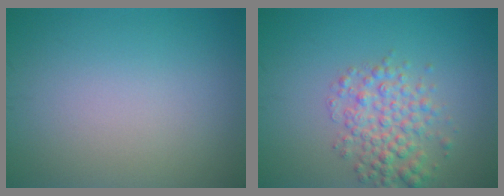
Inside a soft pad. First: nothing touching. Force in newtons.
{"total": 3.9, "press": 3.9, "slide": 0.1}